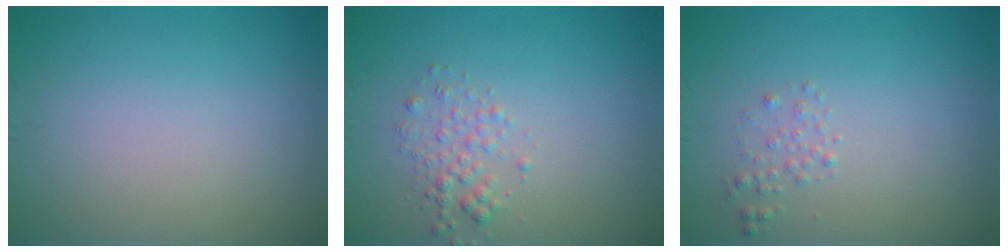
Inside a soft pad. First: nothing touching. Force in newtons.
{"total": 1.7, "press": 1.7, "slide": 0.1}
{"total": 1.0, "press": 1.0, "slide": 0.1}